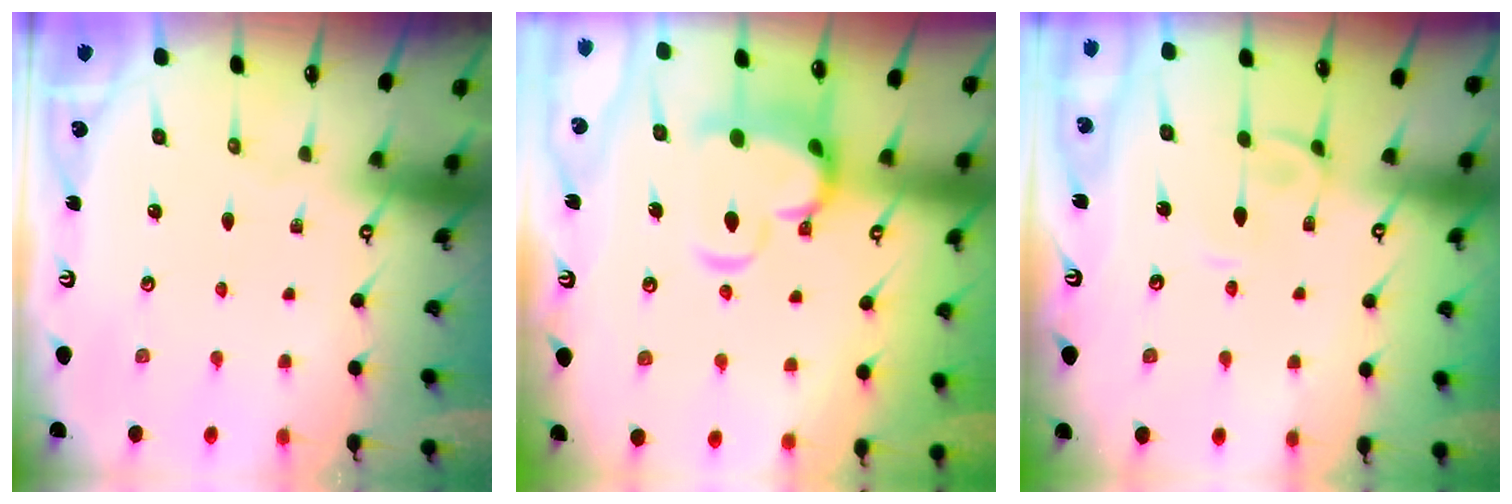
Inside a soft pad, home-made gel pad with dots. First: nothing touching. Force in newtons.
{"total": 7.8, "press": 7.6, "slide": 1.8}
{"total": 2.7, "press": 2.7, "slide": 0.5}